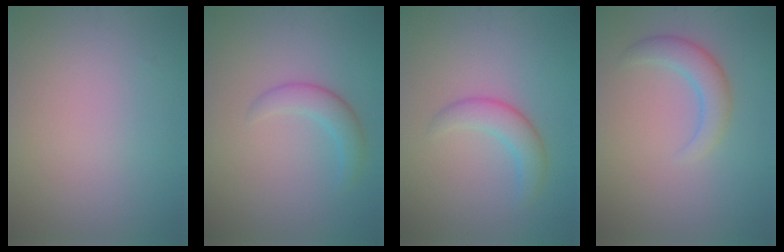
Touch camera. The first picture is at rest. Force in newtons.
{"total": 2.4, "press": 2.4, "slide": 0.2}
{"total": 2.9, "press": 2.9, "slide": 0.1}
{"total": 2.8, "press": 2.8, "slide": 0.1}